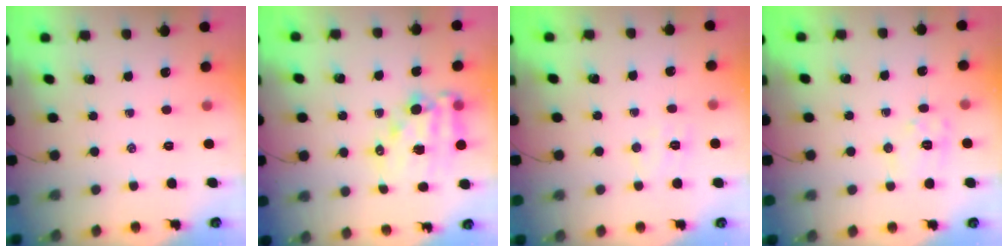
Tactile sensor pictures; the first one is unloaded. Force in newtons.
{"total": 13.5, "press": 13.2, "slide": 3.1}
{"total": 5.1, "press": 5.0, "slide": 1.0}
{"total": 7.7, "press": 7.7, "slide": 0.4}